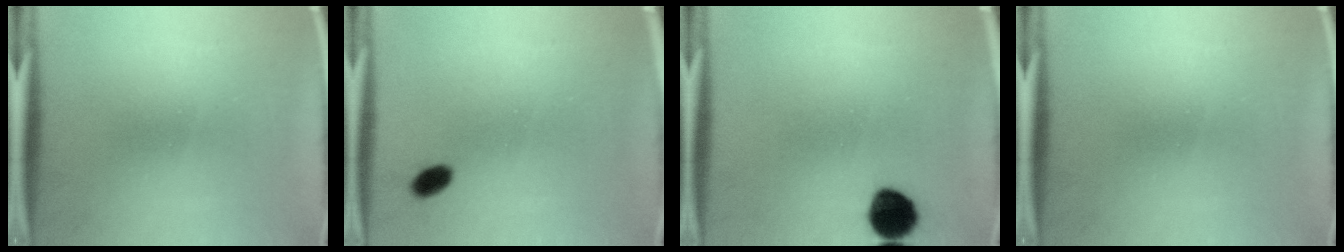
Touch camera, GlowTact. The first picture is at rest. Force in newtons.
{"total": 3.3}
{"total": 8.6}
{"total": 0.0}